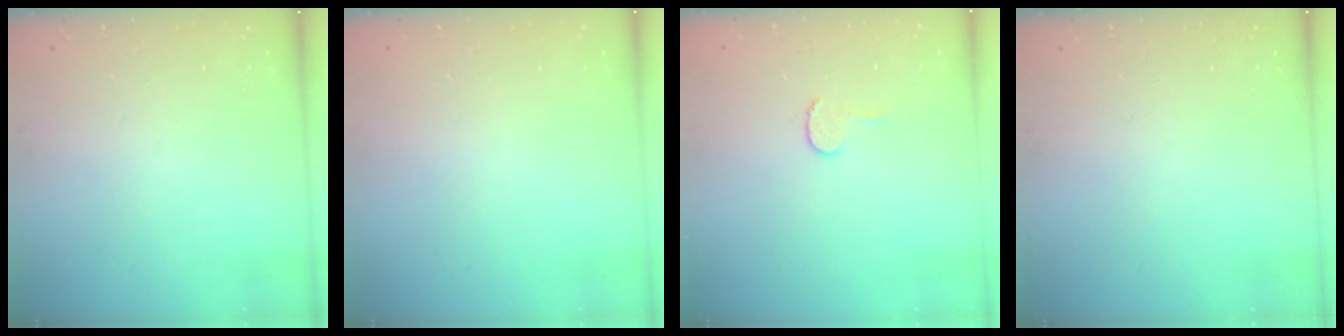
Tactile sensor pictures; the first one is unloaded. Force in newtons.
{"total": 0.6, "press": 0.5, "slide": 0.2}
{"total": 4.1, "press": 4.1, "slide": 0.4}
{"total": 0.0}